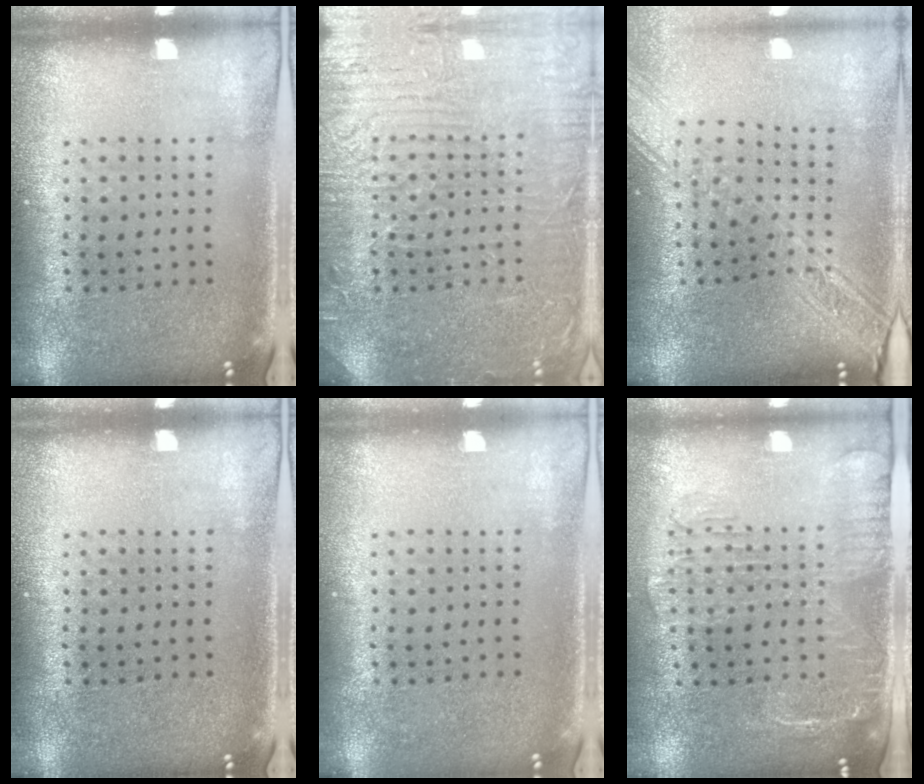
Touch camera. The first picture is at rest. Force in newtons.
{"total": 6.2, "press": 6.1, "slide": 0.8}
{"total": 2.7, "press": 2.1, "slide": 1.6}
{"total": 0.0}
{"total": 0.0}
{"total": 1.9, "press": 1.6, "slide": 1.0}